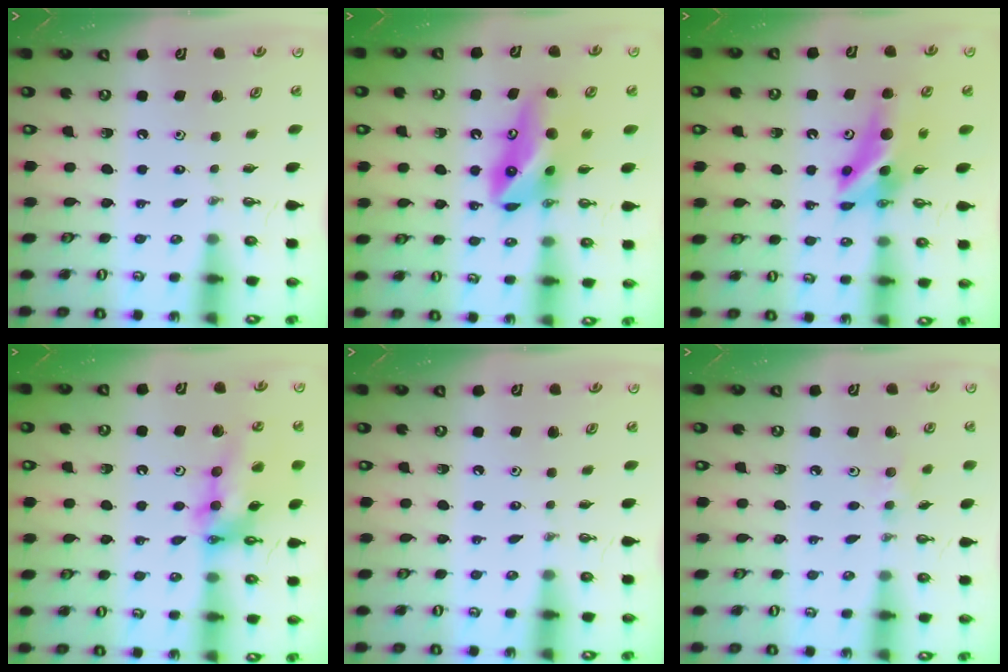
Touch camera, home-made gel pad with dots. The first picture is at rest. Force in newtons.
{"total": 10.3, "press": 9.6, "slide": 3.7}
{"total": 9.3, "press": 9.3, "slide": 1.1}
{"total": 17.1, "press": 17.0, "slide": 1.9}
{"total": 0.0}
{"total": 6.0, "press": 5.7, "slide": 1.7}